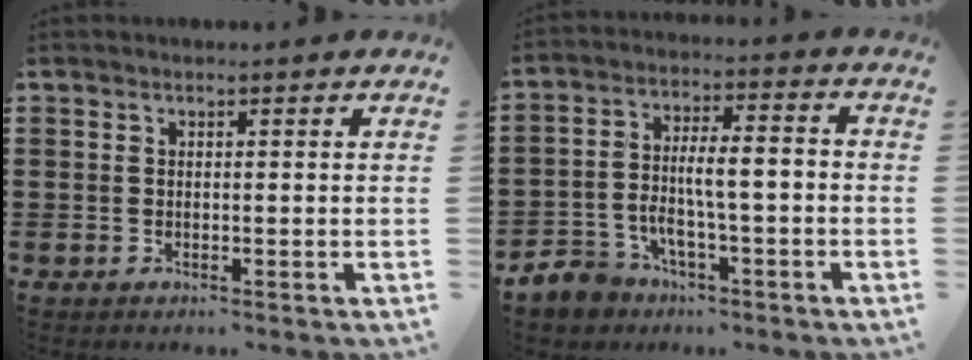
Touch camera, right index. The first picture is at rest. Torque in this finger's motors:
{"motor_torque": [1.39, 0.23, 0.36, 0.14]}